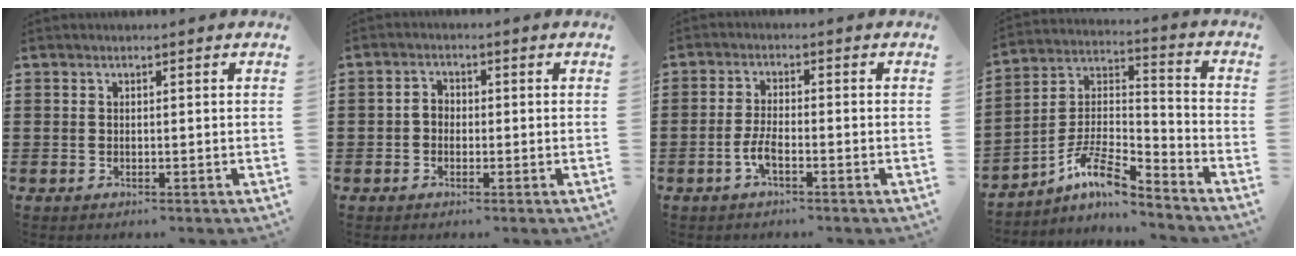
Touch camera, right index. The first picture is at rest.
{"total": 1.8, "force": [-0.7, 1.4, 0.9], "torque": [-0.020, 0.007, -0.016]}
{"total": 3.3, "force": [-1.5, 0.8, 2.8], "torque": [-0.068, -0.005, -0.033]}
{"total": 8.5, "force": [-6.6, 2.0, 5.0], "torque": [-0.111, -0.009, -0.136]}